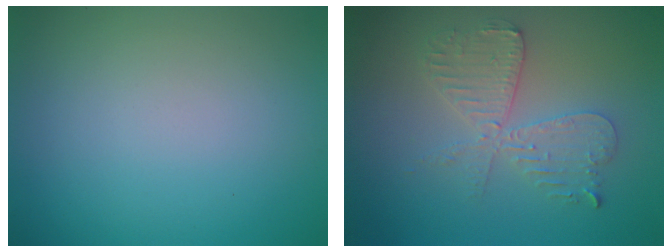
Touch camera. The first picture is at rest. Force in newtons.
{"total": 4.1, "press": 3.6, "slide": 2.1}